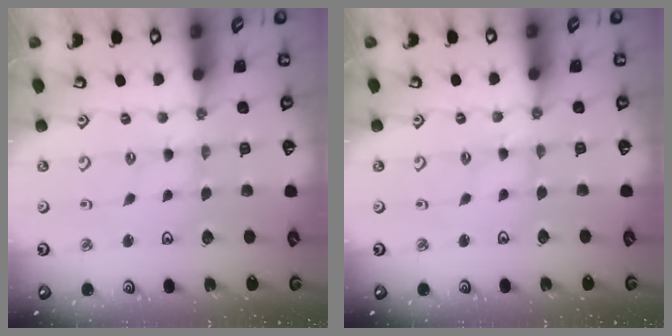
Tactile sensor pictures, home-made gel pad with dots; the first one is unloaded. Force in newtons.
{"total": 0.7, "press": 0.7, "slide": 0.2}